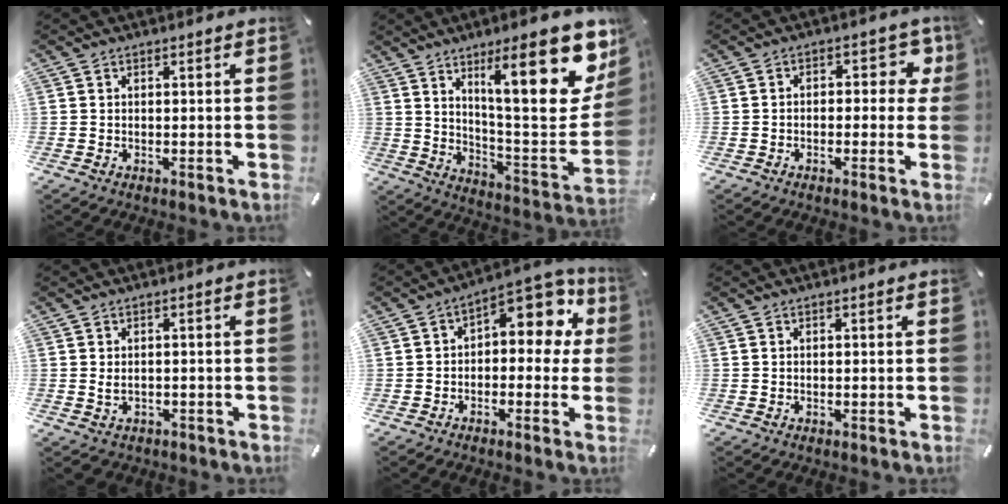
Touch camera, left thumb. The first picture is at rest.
{"total": 26.0, "force": [13.4, 7.8, 20.9], "torque": [-0.279, -0.101, 0.212]}
{"total": 5.8, "force": [0.6, 3.8, 4.4], "torque": [-0.055, 0.001, 0.004]}
{"total": 2.2, "force": [-0.5, 1.6, 1.4], "torque": [-0.029, 0.001, -0.010]}
{"total": 9.4, "force": [4.1, 5.3, 6.6], "torque": [-0.088, -0.032, 0.070]}
{"total": 0.0}